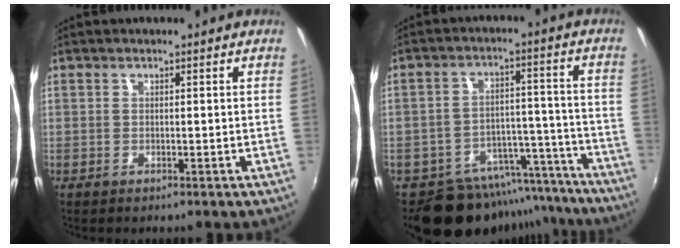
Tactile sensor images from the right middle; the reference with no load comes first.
{"total": 15.5, "force": [-13.7, 6.6, 3.1], "torque": [-0.054, 0.045, -0.180]}